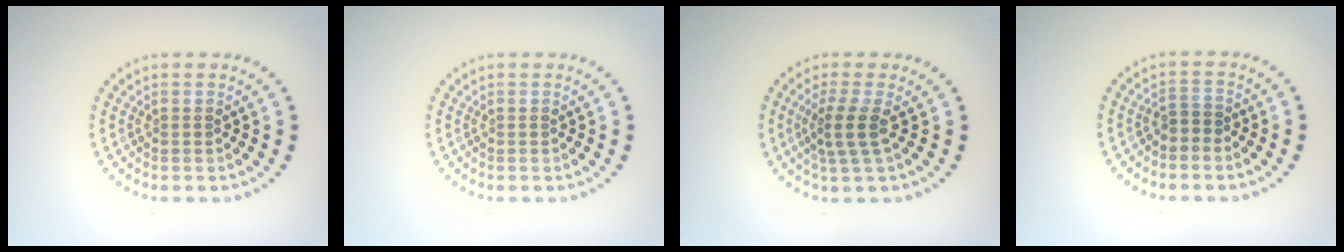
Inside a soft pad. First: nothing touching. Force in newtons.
{"total": 0.0}
{"total": 2.5, "press": 1.9, "slide": 1.7}
{"total": 1.3, "press": 1.0, "slide": 0.8}